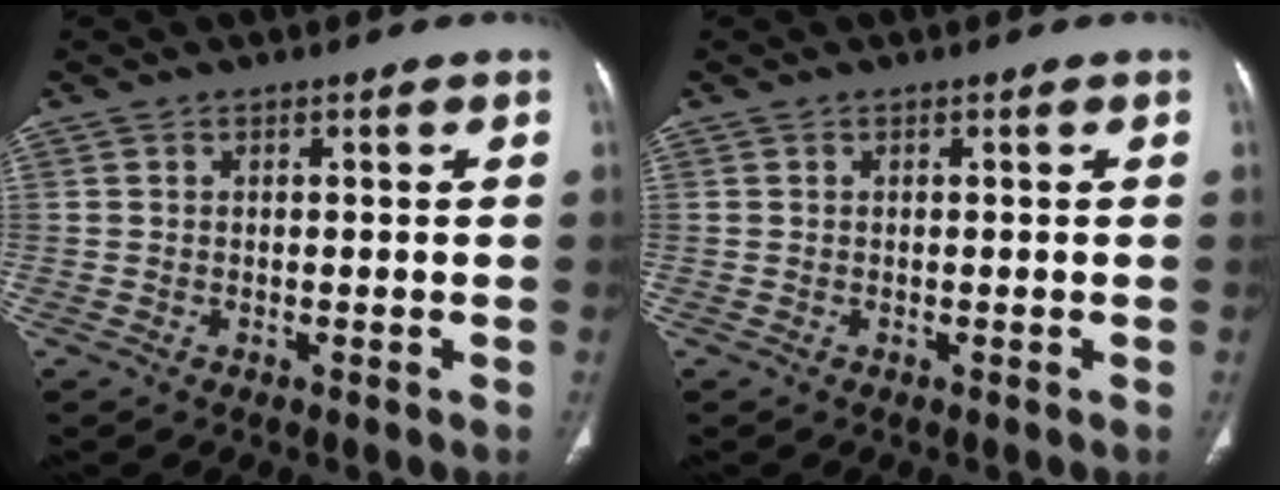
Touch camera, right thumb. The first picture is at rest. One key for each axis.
{"total": 0.0}